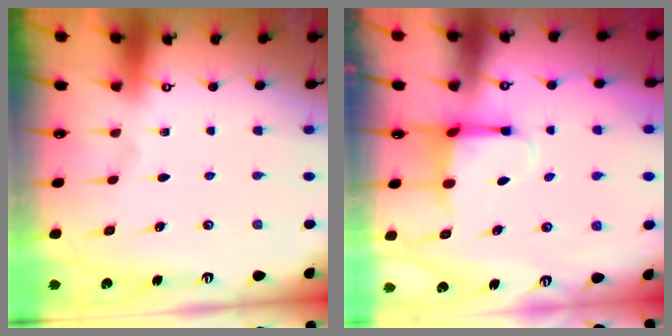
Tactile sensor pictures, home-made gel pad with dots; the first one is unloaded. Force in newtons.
{"total": 3.9, "press": 3.8, "slide": 1.1}